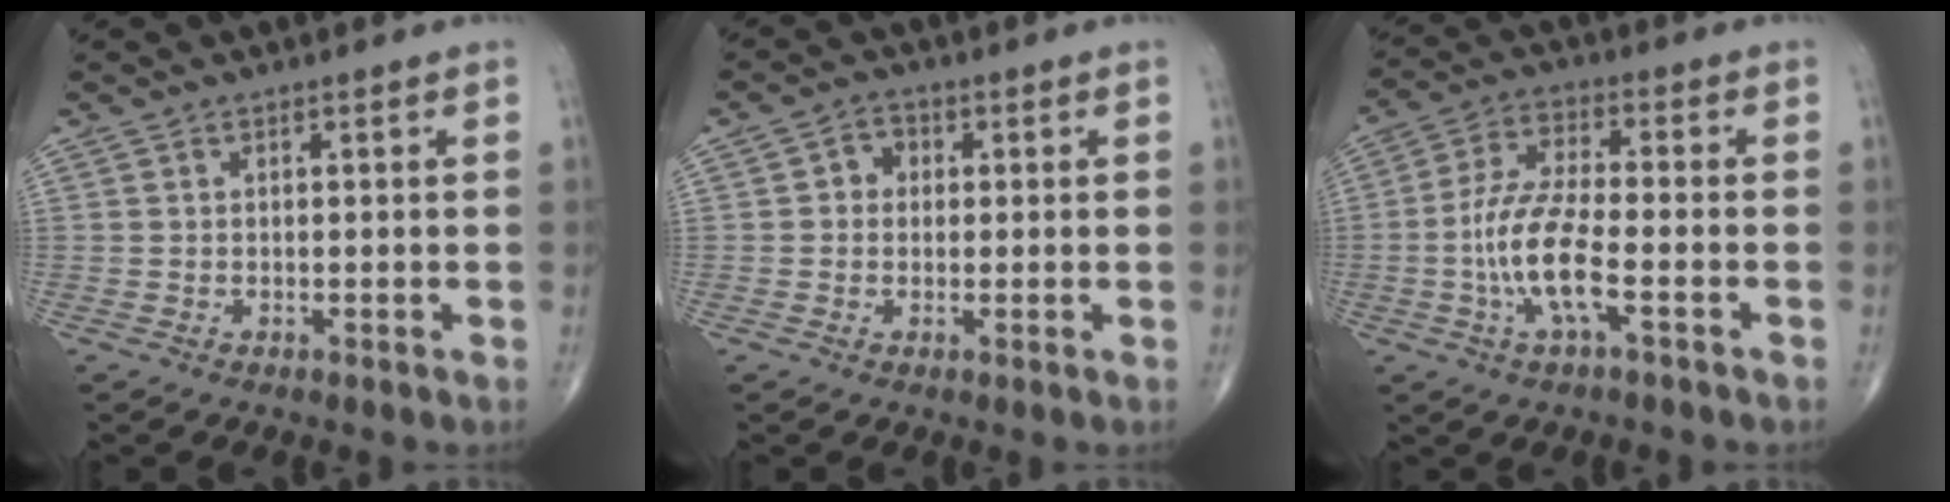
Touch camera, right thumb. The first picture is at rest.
{"total": 3.4, "force": [0.4, 3.0, 1.6], "torque": [-0.004, 0.009, -0.002]}
{"total": 11.1, "force": [-3.2, 3.2, 10.1], "torque": [-0.220, 0.023, -0.064]}